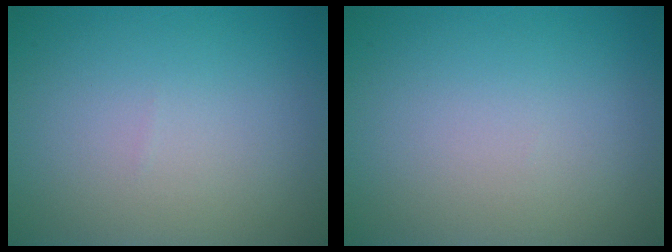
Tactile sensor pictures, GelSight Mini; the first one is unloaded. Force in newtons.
{"total": 0.0}